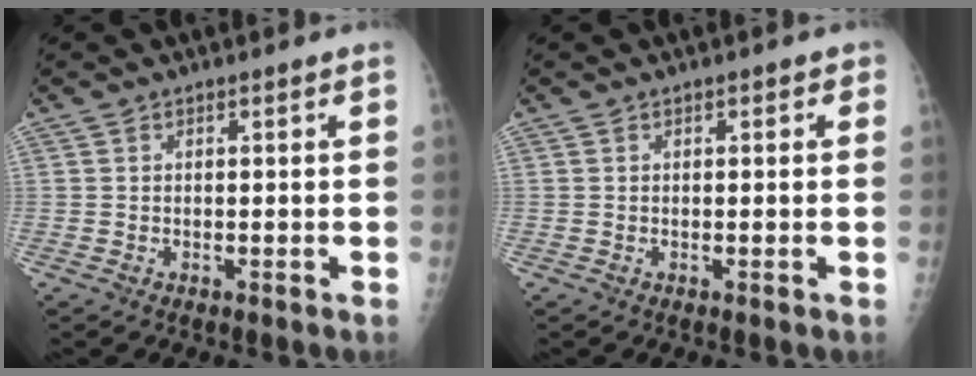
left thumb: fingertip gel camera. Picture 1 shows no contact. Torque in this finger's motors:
{"motor_torque": [-0.13, 0.00, -0.12, -0.05, 0.03]}